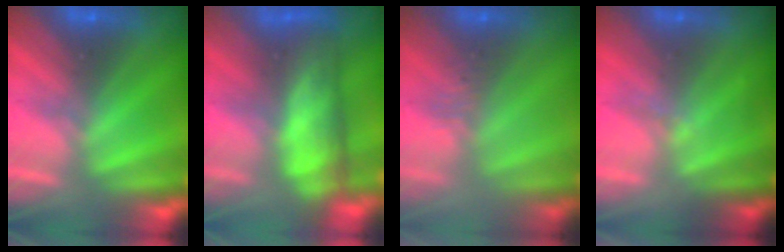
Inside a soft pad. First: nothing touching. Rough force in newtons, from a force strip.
{"total": 6.2}
{"total": 2.9}
{"total": 2.2}